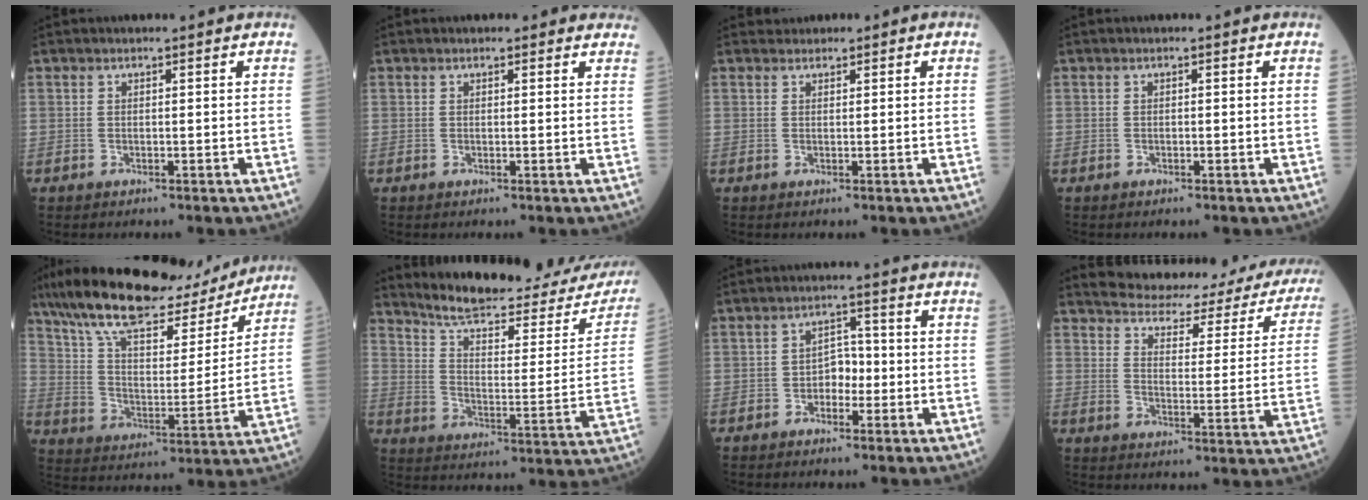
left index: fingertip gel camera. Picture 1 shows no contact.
{"total": 2.4, "force": [2.1, 1.1, 0.4], "torque": [0.005, -0.002, 0.007]}
{"total": 0.7, "force": [0.5, 0.5, -0.1], "torque": [0.003, 0.010, 0.004]}
{"total": 0.0}
{"total": 22.7, "force": [17.8, 6.9, 12.1], "torque": [-0.209, 0.023, 0.280]}
{"total": 23.6, "force": [21.8, 4.0, 8.2], "torque": [-0.115, -0.067, 0.281]}
{"total": 3.3, "force": [-1.3, 2.0, 2.3], "torque": [-0.027, 0.008, -0.031]}
{"total": 23.6, "force": [21.4, 6.1, 8.0], "torque": [-0.099, -0.046, 0.245]}